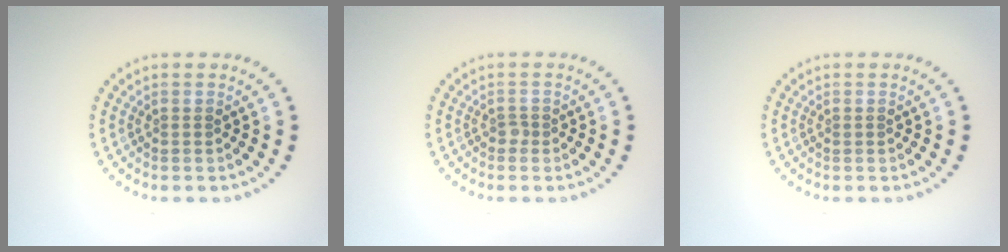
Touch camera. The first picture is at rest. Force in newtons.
{"total": 0.8, "press": 0.5, "slide": 0.5}
{"total": 0.0}